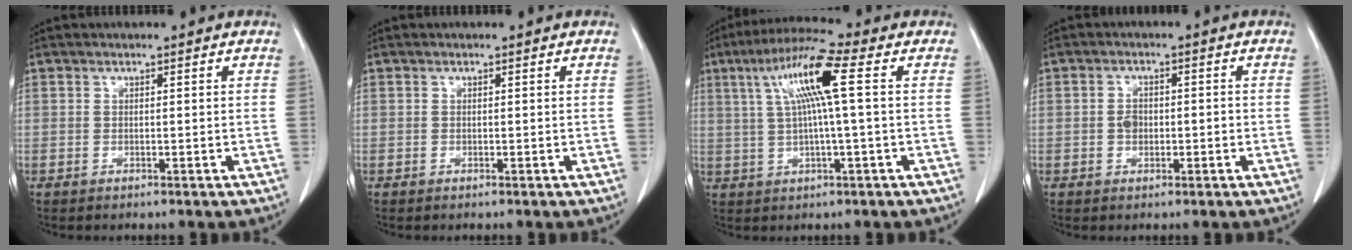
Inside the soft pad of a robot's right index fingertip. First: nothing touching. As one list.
[{"total": 0.0}, {"total": 10.7, "force": [2.4, 0.2, 10.4], "torque": [-0.202, 0.024, 0.043]}, {"total": 3.0, "force": [-0.4, 2.1, 2.1], "torque": [-0.041, 0.011, -0.006]}]